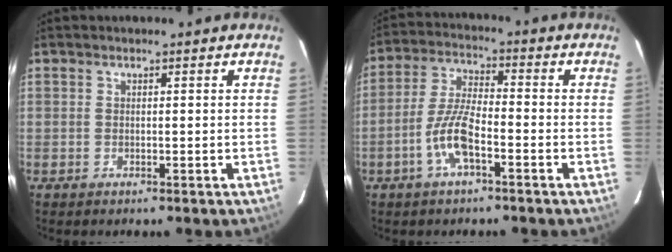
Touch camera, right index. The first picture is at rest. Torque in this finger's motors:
{"motor_torque": [1.24, -0.35, 0.68, 0.08]}